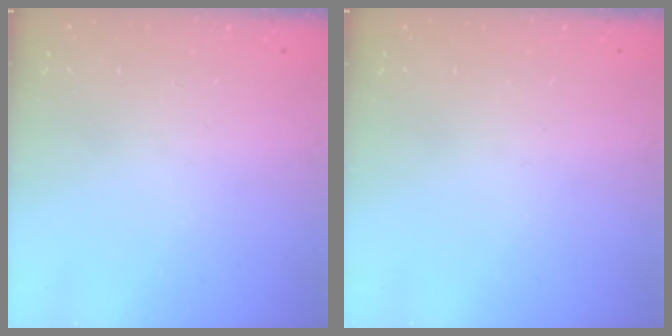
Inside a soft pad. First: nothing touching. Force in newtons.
{"total": 0.0}